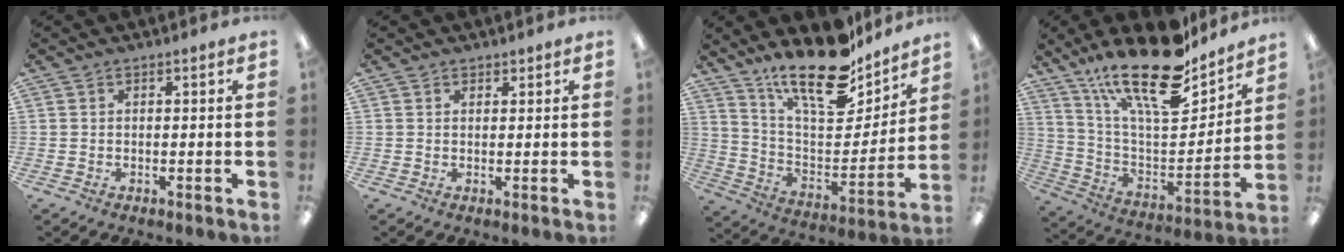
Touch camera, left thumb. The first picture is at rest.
{"total": 1.2, "force": [1.0, 0.7, 0.0], "torque": [0.000, 0.001, 0.018]}
{"total": 20.5, "force": [16.4, 6.6, 10.3], "torque": [-0.180, -0.113, 0.283]}
{"total": 24.3, "force": [17.4, 8.4, 14.7], "torque": [-0.249, -0.110, 0.298]}